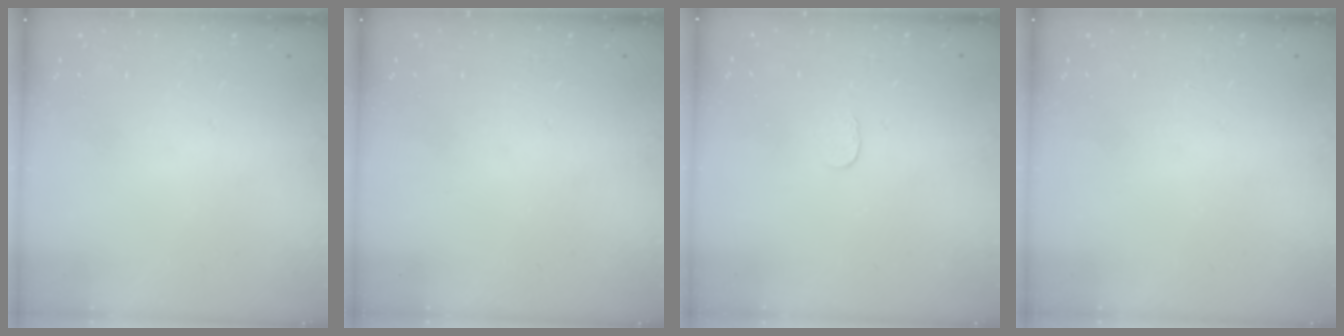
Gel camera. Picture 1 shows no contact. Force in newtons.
{"total": 0.0}
{"total": 2.6, "press": 2.6, "slide": 0.2}
{"total": 0.0}